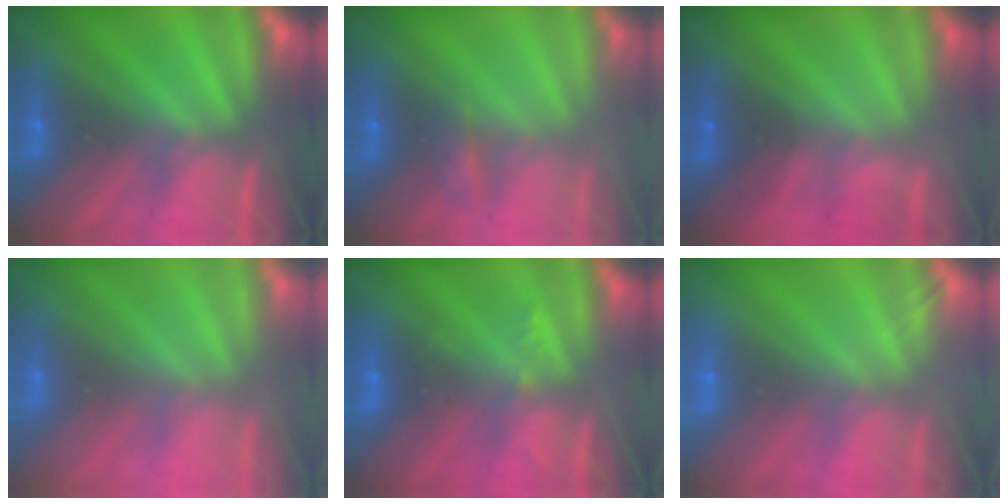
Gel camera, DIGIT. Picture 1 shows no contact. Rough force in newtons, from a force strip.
{"total": 2.2}
{"total": 1.8}
{"total": 2.4}
{"total": 2.3}
{"total": 2.1}